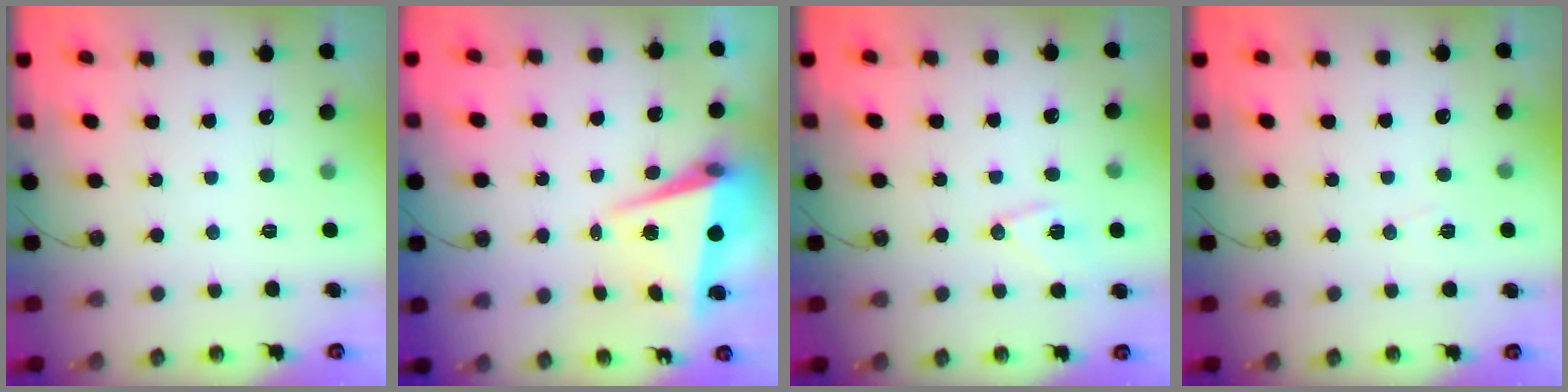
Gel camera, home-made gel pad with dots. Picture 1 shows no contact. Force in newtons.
{"total": 8.0, "press": 7.2, "slide": 3.6}
{"total": 9.5, "press": 9.2, "slide": 2.5}
{"total": 6.1, "press": 4.0, "slide": 4.6}